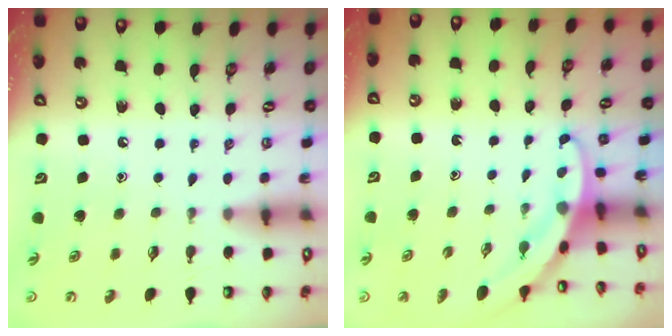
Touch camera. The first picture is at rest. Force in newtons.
{"total": 2.9, "press": 2.9, "slide": 0.1}